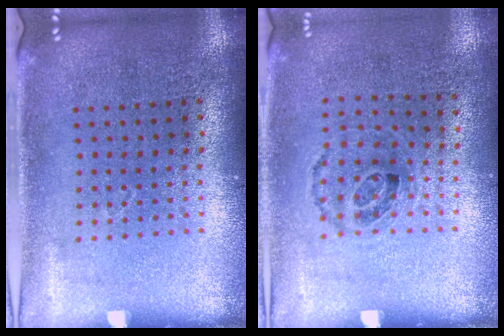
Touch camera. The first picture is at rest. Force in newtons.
{"total": 0.9, "press": 0.7, "slide": 0.6}